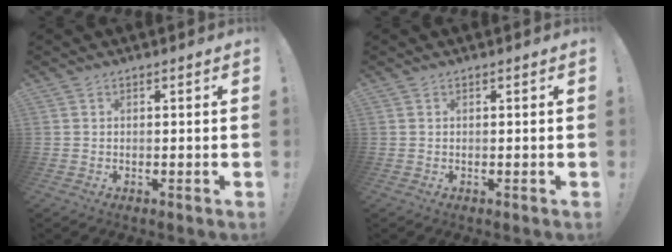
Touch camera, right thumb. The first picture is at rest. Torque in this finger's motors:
{"motor_torque": [0.00, 0.00, 0.09, -0.03, -0.02]}